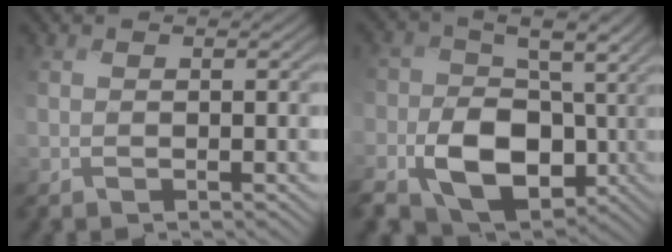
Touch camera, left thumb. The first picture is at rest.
{"total": 11.1, "force": [-3.2, 7.8, 7.2], "torque": [-0.137, -0.022, -0.059]}